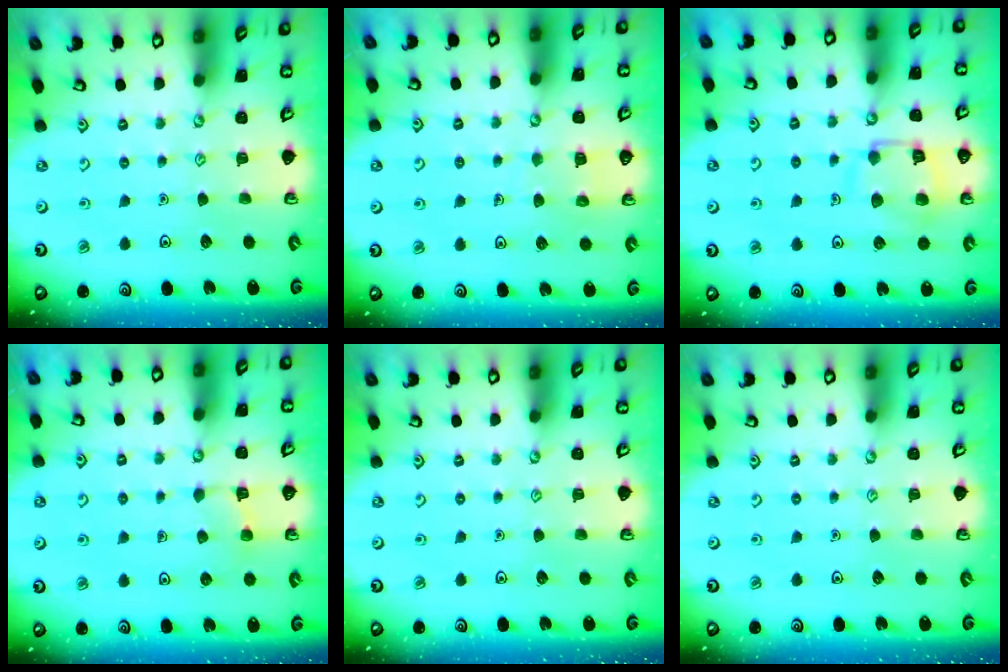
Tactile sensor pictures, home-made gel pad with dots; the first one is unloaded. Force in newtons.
{"total": 4.8, "press": 4.7, "slide": 0.3}
{"total": 12.4, "press": 12.4, "slide": 1.4}
{"total": 3.9, "press": 3.9, "slide": 0.3}
{"total": 0.0}
{"total": 0.0}